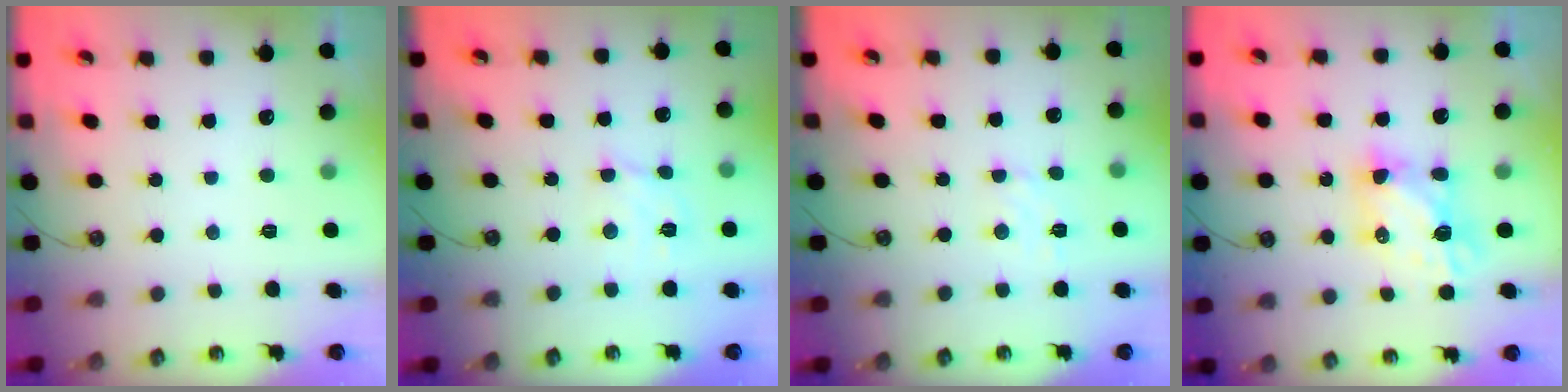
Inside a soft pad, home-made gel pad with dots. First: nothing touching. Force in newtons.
{"total": 5.2, "press": 5.1, "slide": 0.3}
{"total": 4.3, "press": 4.3, "slide": 0.6}
{"total": 6.5, "press": 6.5, "slide": 0.7}